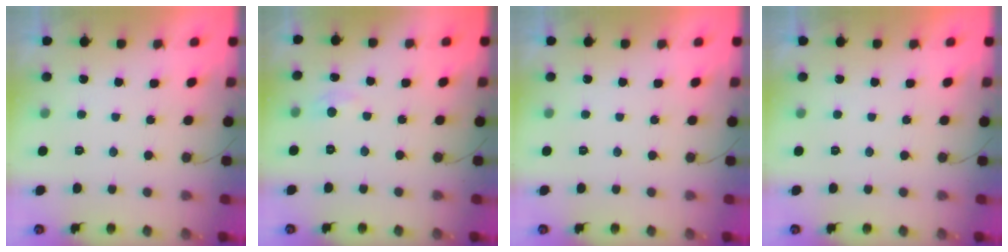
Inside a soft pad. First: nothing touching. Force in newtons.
{"total": 3.9, "press": 3.9, "slide": 0.5}
{"total": 0.0}
{"total": 0.0}